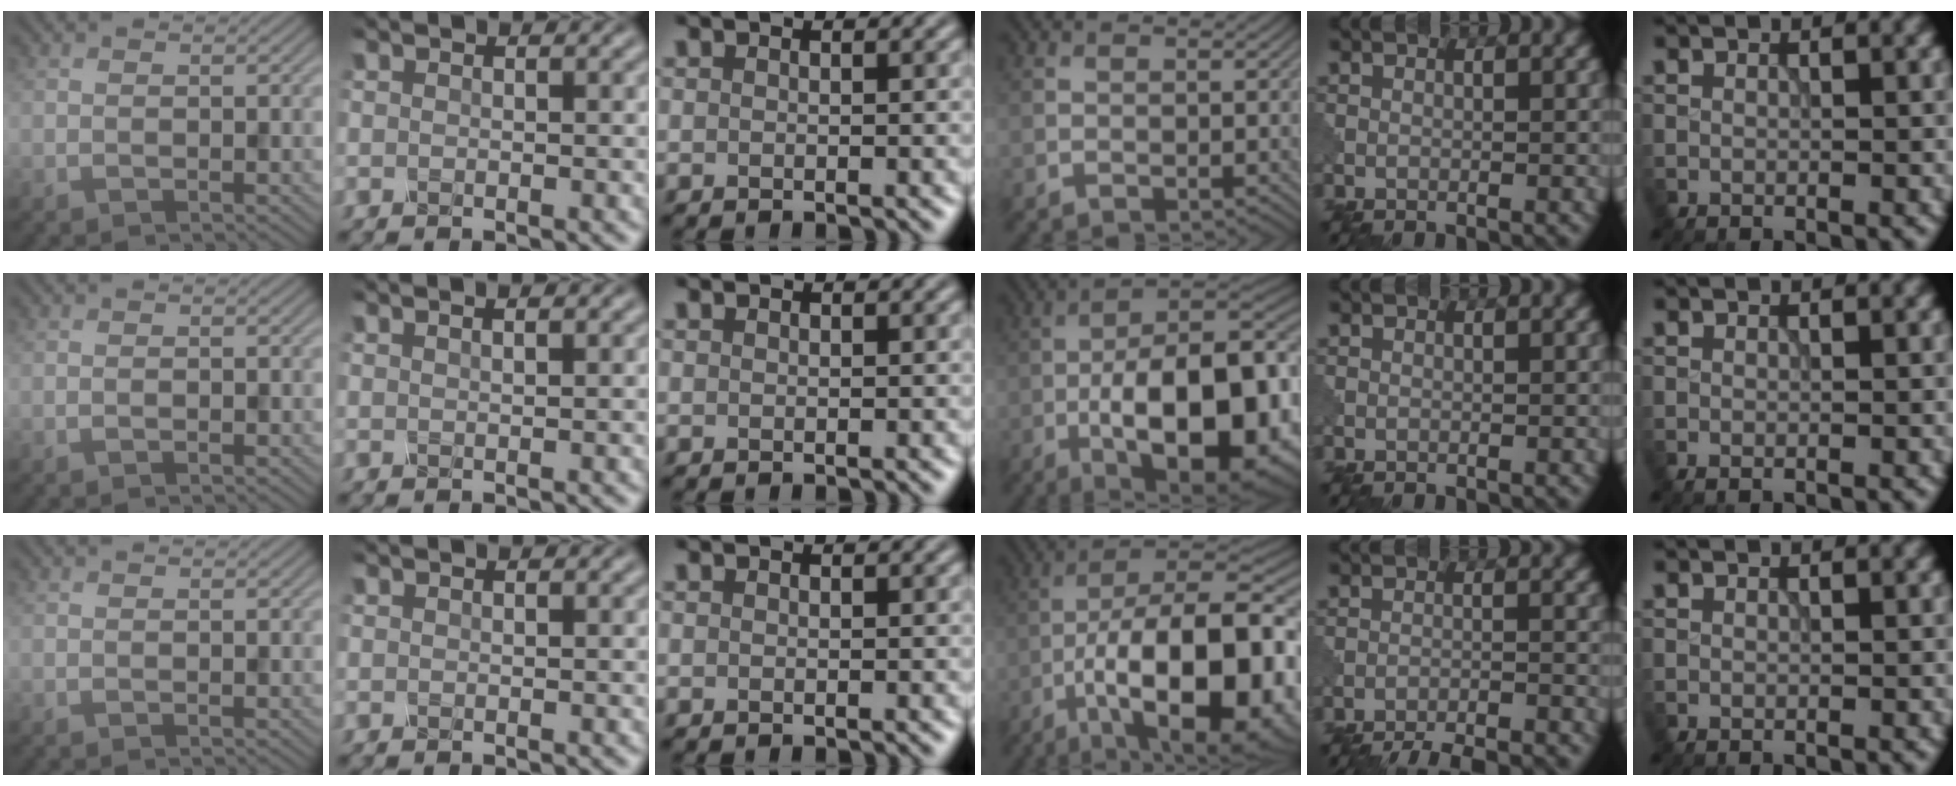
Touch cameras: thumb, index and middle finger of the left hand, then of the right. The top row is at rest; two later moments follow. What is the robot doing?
{"motion": "shake", "object": "sieve"}